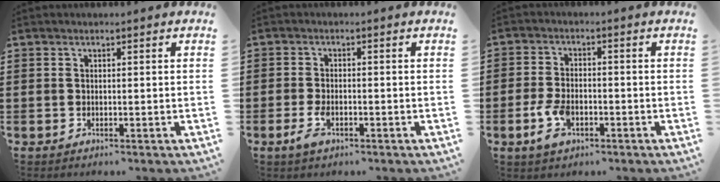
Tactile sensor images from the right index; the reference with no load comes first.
{"total": 3.0, "force": [-1.4, 1.3, 2.4], "torque": [-0.059, -0.009, -0.027]}
{"total": 5.0, "force": [-2.1, 2.6, 3.7], "torque": [-0.091, -0.006, -0.041]}